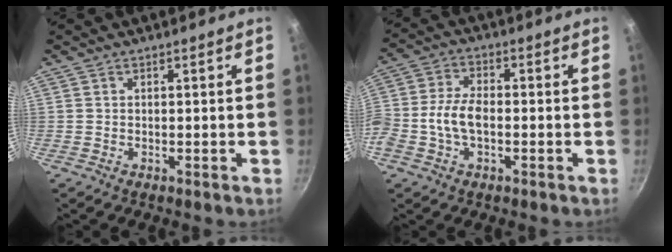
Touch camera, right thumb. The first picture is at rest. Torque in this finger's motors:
{"motor_torque": [0.04, 0.17, 0.42, 0.35, 0.07]}